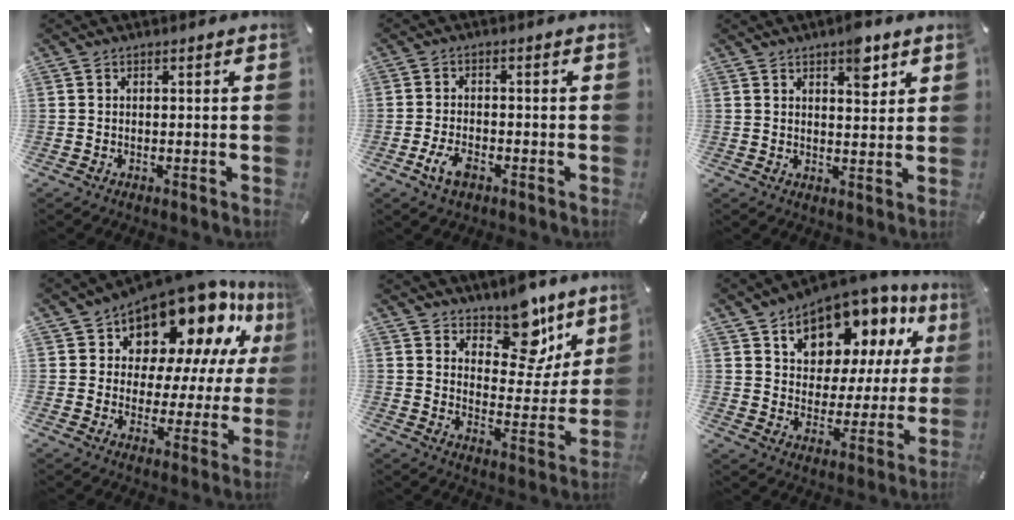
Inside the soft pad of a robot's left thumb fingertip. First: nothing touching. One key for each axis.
{"total": 4.8, "fx": -2.3, "fy": 2.5, "fz": 3.3, "tx": -0.079, "ty": 0.004, "tz": -0.048}
{"total": 6.4, "fx": 3.8, "fy": 2.9, "fz": 4.2, "tx": -0.042, "ty": -0.019, "tz": 0.059}
{"total": 16.4, "fx": 13.0, "fy": 7.7, "fz": 6.4, "tx": -0.109, "ty": -0.108, "tz": 0.221}
{"total": 14.3, "fx": 10.8, "fy": 7.3, "fz": 5.9, "tx": -0.062, "ty": -0.094, "tz": 0.189}
{"total": 12.7, "fx": 8.5, "fy": 8.2, "fz": 4.8, "tx": -0.081, "ty": -0.066, "tz": 0.147}